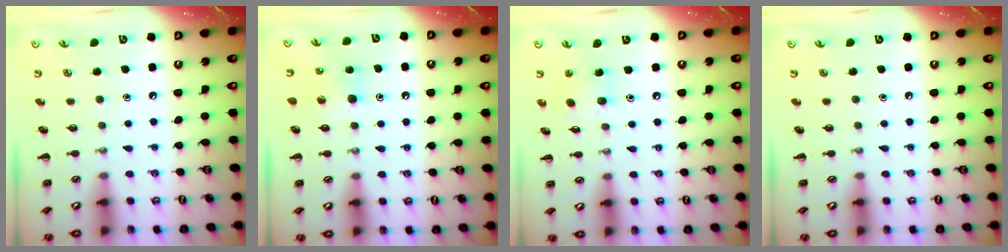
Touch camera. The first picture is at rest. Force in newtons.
{"total": 6.0, "press": 5.9, "slide": 1.5}
{"total": 7.9, "press": 7.7, "slide": 1.6}
{"total": 0.0}